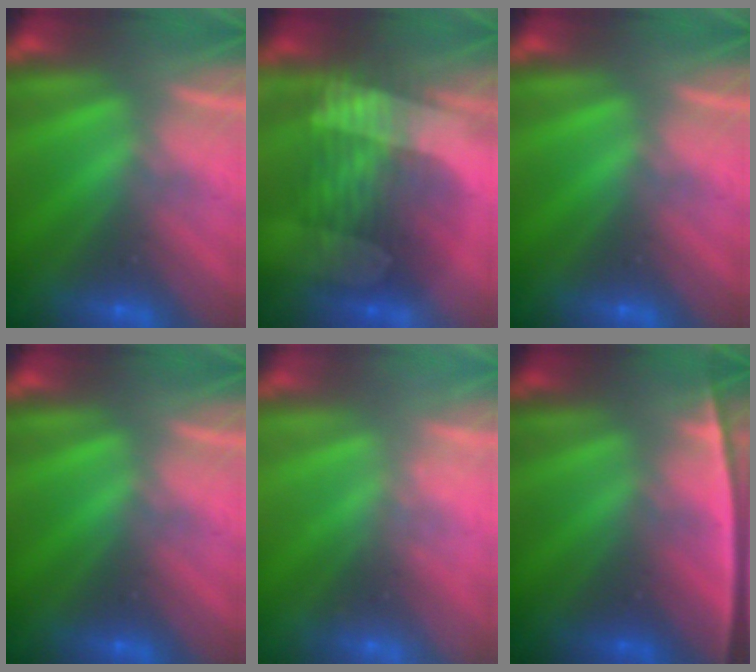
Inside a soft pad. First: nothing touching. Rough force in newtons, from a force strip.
{"total": 3.1}
{"total": 0.0}
{"total": 0.0}
{"total": 2.3}
{"total": 2.4}